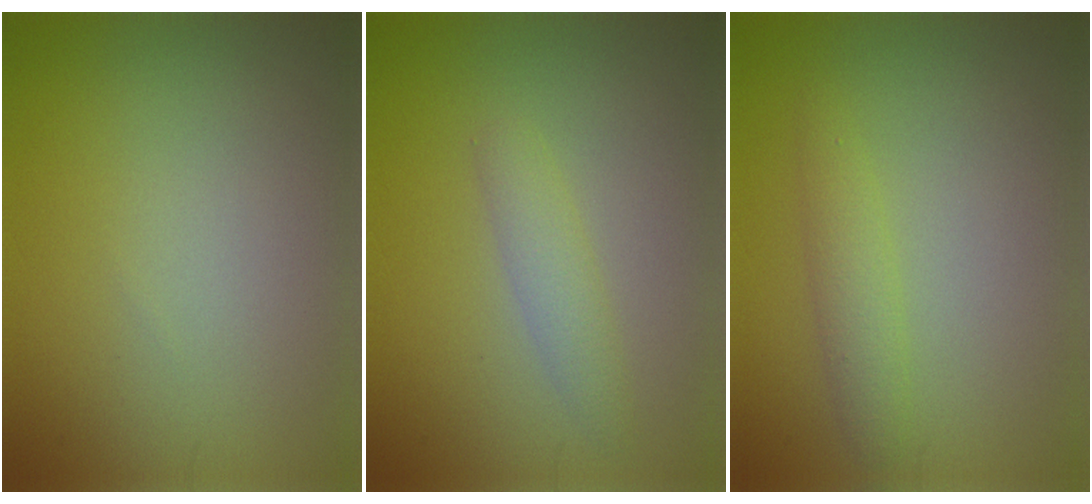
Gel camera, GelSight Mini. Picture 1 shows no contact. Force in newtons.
{"total": 1.9, "press": 1.9, "slide": 0.1}
{"total": 2.0, "press": 2.0, "slide": 0.2}